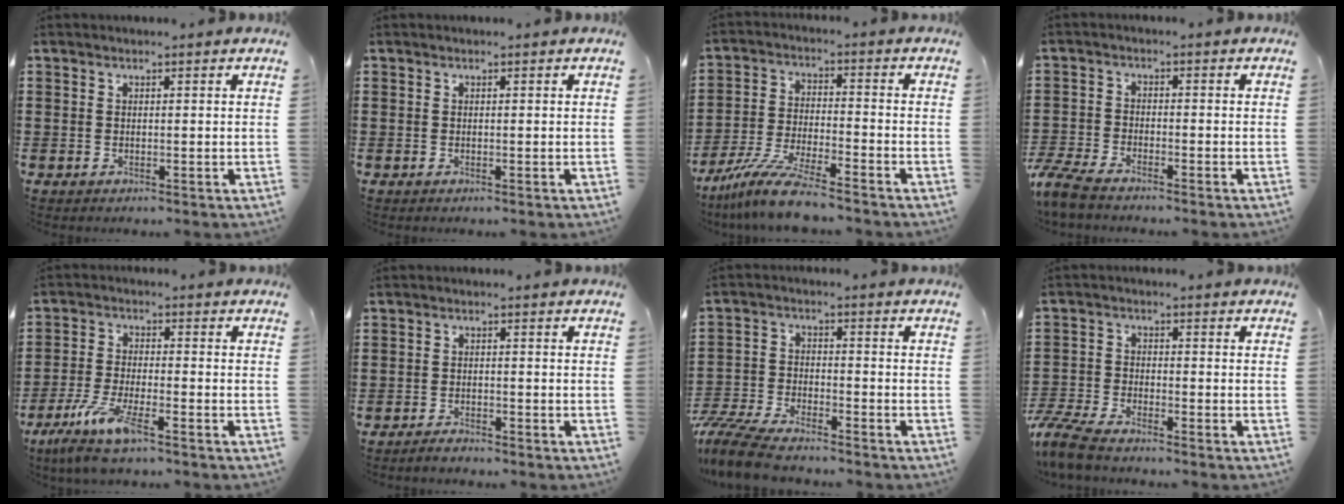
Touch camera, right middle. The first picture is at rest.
{"total": 0.0}
{"total": 9.1, "force": [-7.8, 0.4, 4.6], "torque": [-0.097, -0.002, -0.152]}
{"total": 4.4, "force": [-4.0, 0.5, 1.7], "torque": [-0.064, -0.014, -0.088]}
{"total": 7.4, "force": [-5.3, 0.7, 5.1], "torque": [-0.112, -0.017, -0.101]}
{"total": 1.6, "force": [-1.5, 0.1, 0.4], "torque": [-0.012, -0.002, -0.028]}
{"total": 7.7, "force": [-7.1, 1.2, 2.9], "torque": [-0.078, -0.001, -0.141]}
{"total": 5.5, "force": [-5.1, 0.5, 2.1], "torque": [-0.074, -0.014, -0.108]}